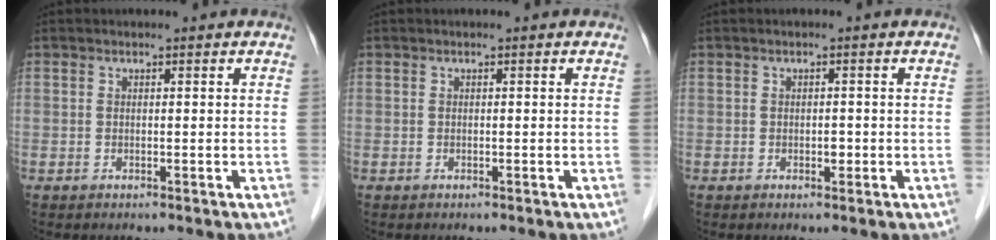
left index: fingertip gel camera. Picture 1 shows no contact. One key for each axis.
{"total": 0.0}
{"total": 1.0, "fx": -0.3, "fy": 0.6, "fz": 0.8, "tx": -0.013, "ty": 0.001, "tz": -0.004}